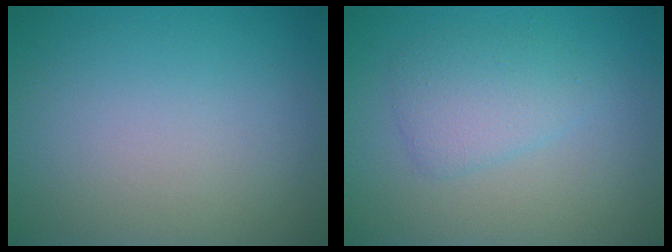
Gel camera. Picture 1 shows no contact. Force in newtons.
{"total": 2.6, "press": 2.6, "slide": 0.1}